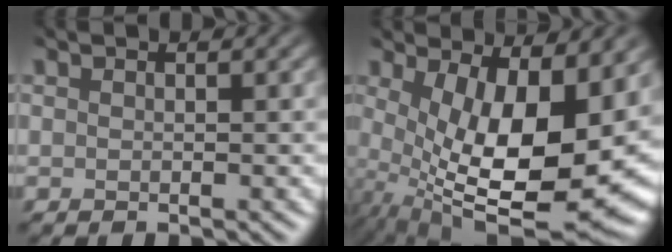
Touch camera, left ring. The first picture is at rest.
{"total": 14.9, "force": [0.6, 6.1, 13.5], "torque": [-0.202, -0.018, 0.041]}